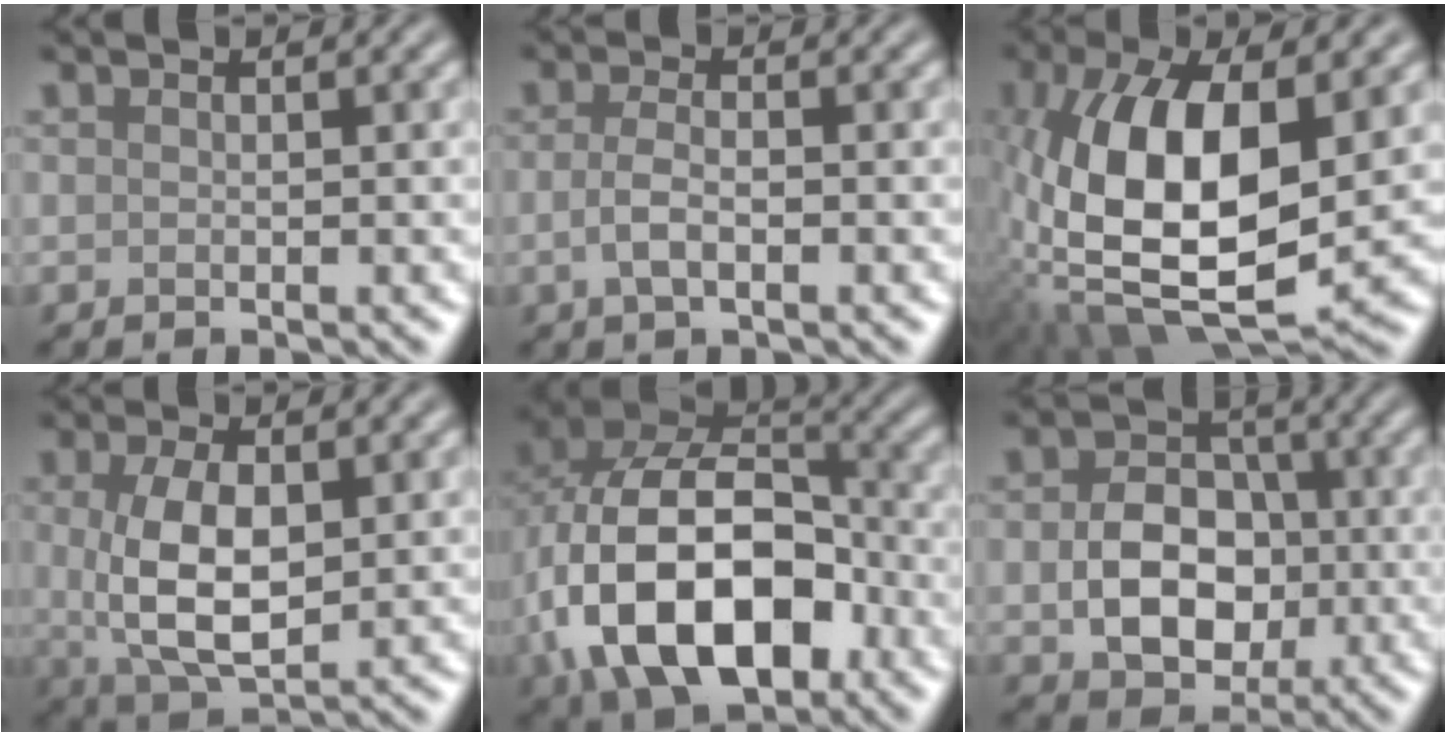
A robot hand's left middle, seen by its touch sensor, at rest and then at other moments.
{"total": 2.3, "force": [-0.6, 0.9, 2.0], "torque": [-0.046, -0.002, -0.014]}
{"total": 13.8, "force": [-1.0, 6.6, 12.1], "torque": [-0.244, -0.009, -0.022]}
{"total": 6.5, "force": [0.3, 3.3, 5.6], "torque": [-0.124, -0.004, 0.014]}
{"total": 14.9, "force": [-4.0, 9.5, 10.7], "torque": [-0.208, -0.016, -0.075]}
{"total": 6.9, "force": [-1.0, 5.2, 4.3], "torque": [-0.080, -0.007, -0.010]}